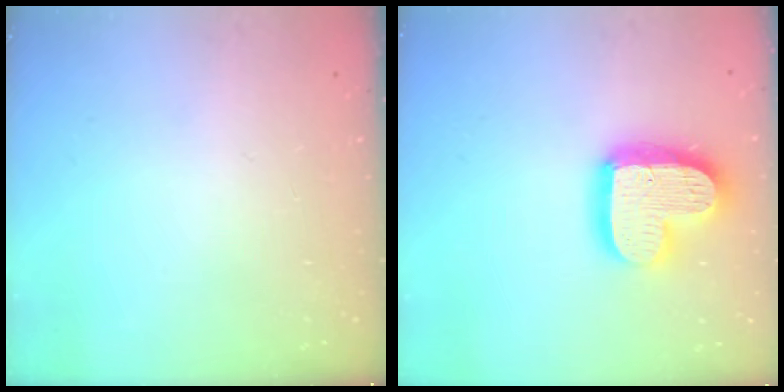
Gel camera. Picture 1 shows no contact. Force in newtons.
{"total": 18.6, "press": 18.6, "slide": 1.3}